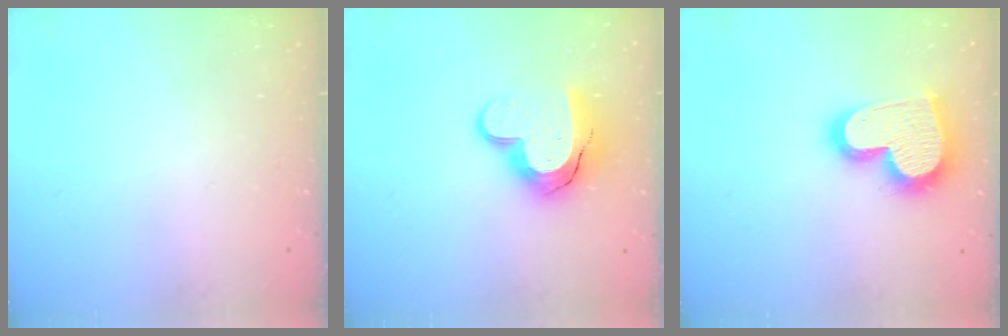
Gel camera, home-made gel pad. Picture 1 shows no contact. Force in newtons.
{"total": 14.2, "press": 14.1, "slide": 1.0}
{"total": 21.5, "press": 21.4, "slide": 1.5}